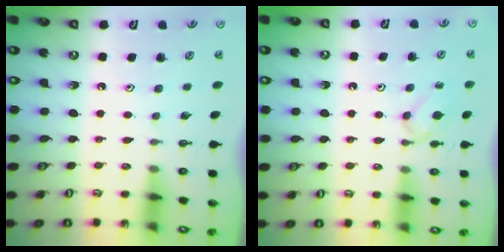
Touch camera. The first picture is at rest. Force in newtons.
{"total": 3.4, "press": 3.3, "slide": 0.7}